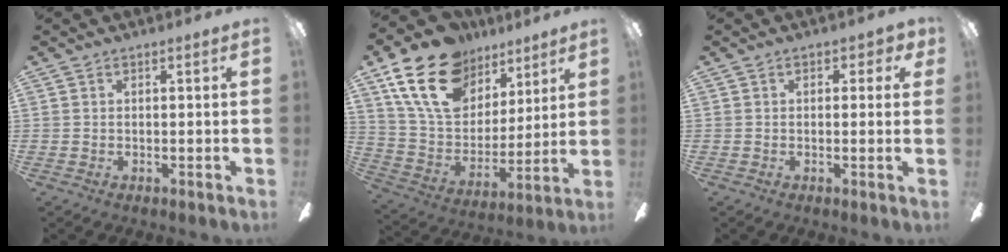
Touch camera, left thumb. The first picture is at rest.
{"total": 22.0, "force": [13.5, 13.6, 10.8], "torque": [-0.192, -0.058, 0.249]}
{"total": 2.4, "force": [0.8, 1.5, 1.6], "torque": [-0.014, 0.002, 0.011]}